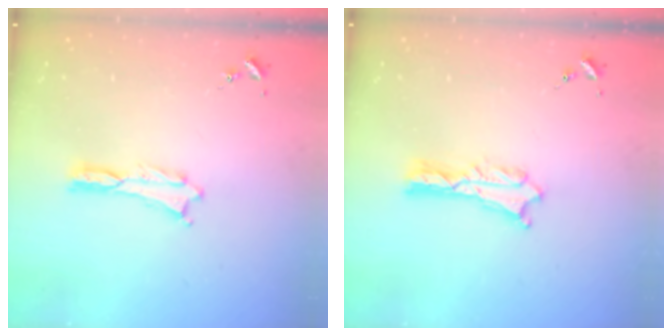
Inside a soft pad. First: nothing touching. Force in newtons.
{"total": 1.3, "press": 1.3, "slide": 0.1}